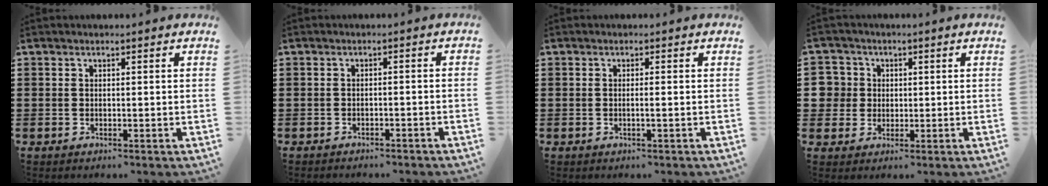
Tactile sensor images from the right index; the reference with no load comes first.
{"total": 1.4, "force": [-1.4, 0.2, 0.2], "torque": [-0.008, 0.001, -0.029]}
{"total": 1.0, "force": [-0.3, -0.1, 1.0], "torque": [-0.017, -0.005, -0.005]}
{"total": 4.6, "force": [0.5, 4.6, 0.5], "torque": [-0.041, 0.013, 0.007]}